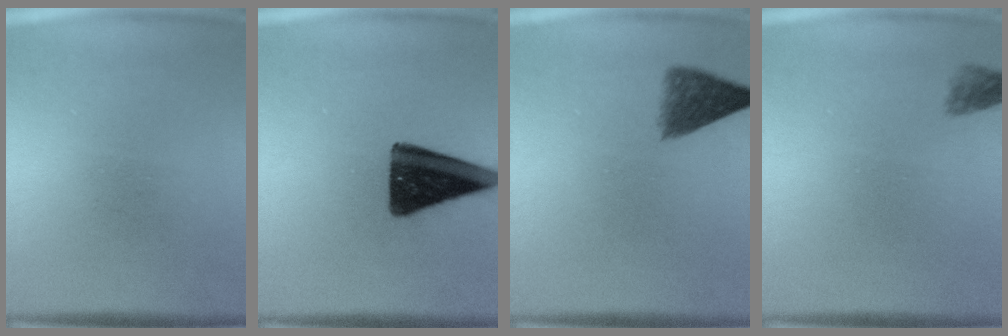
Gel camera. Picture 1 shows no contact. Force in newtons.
{"total": 15.2}
{"total": 4.8}
{"total": 1.7}